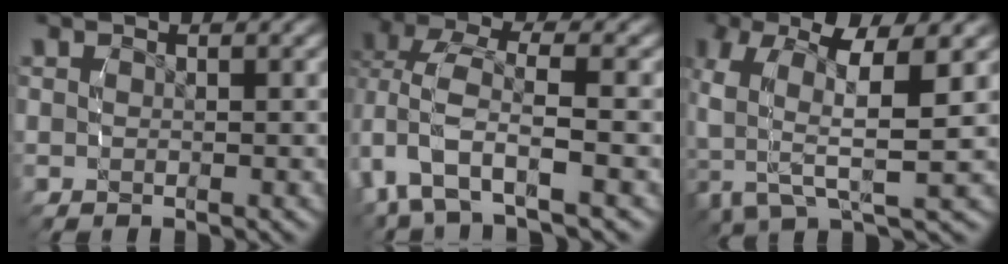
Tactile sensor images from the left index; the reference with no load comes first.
{"total": 3.5, "force": [-0.7, 1.5, 3.1], "torque": [-0.104, -0.017, -0.008]}
{"total": 7.6, "force": [-0.3, 3.6, 6.7], "torque": [-0.138, -0.018, 0.003]}